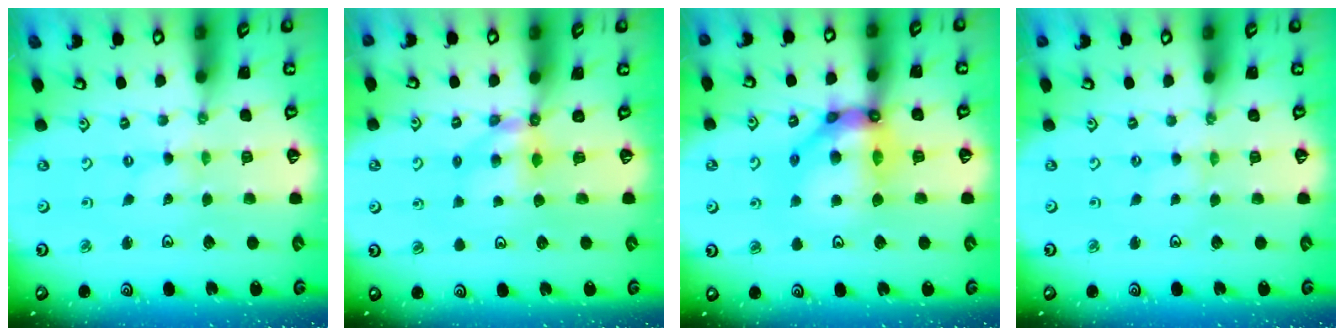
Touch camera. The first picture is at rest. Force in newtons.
{"total": 5.8, "press": 5.8, "slide": 0.3}
{"total": 15.2, "press": 15.1, "slide": 1.9}
{"total": 0.0}